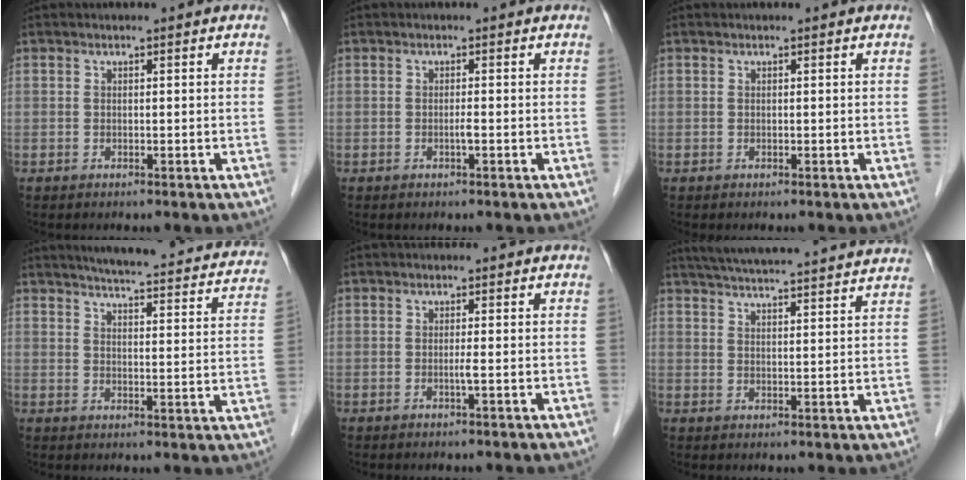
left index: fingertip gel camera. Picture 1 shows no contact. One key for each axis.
{"total": 0.7, "fx": -0.3, "fy": -0.1, "fz": 0.6, "tx": -0.013, "ty": 0.001, "tz": -0.007}
{"total": 0.0}
{"total": 23.3, "fx": 21.4, "fy": 2.9, "fz": 8.8, "tx": -0.113, "ty": -0.034, "tz": 0.248}
{"total": 0.8, "fx": -0.2, "fy": -0.3, "fz": 0.7, "tx": -0.009, "ty": 0.000, "tz": -0.007}
{"total": 24.7, "fx": 22.9, "fy": 0.9, "fz": 9.2, "tx": -0.151, "ty": -0.001, "tz": 0.294}